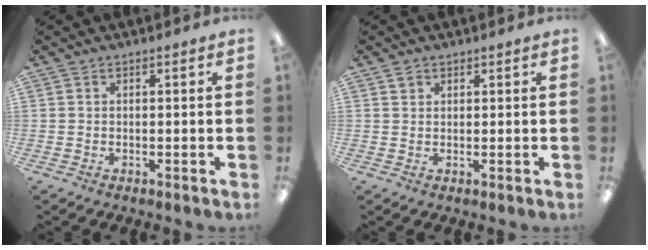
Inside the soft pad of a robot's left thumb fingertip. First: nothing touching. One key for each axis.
{"total": 1.5, "fx": 1.0, "fy": 1.1, "fz": 0.2, "tx": 0.003, "ty": -0.002, "tz": 0.017}